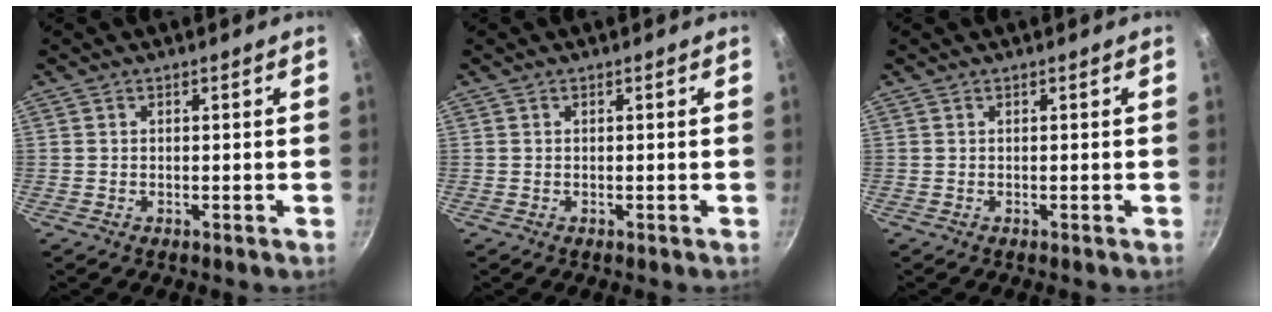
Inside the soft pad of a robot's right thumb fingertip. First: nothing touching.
{"total": 0.0}
{"total": 0.0}